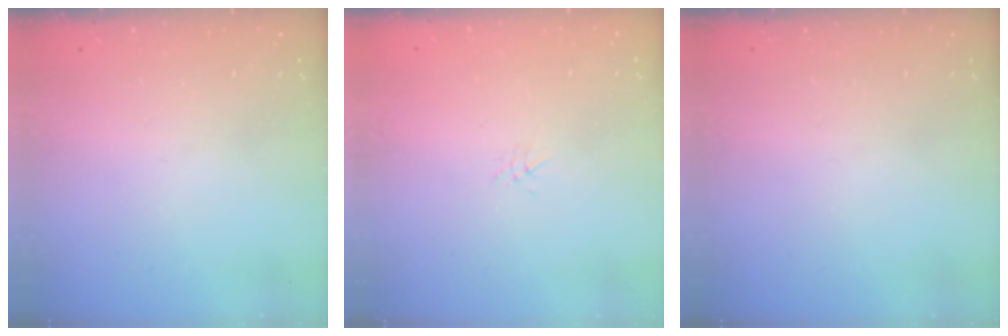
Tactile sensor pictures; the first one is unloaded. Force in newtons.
{"total": 3.7, "press": 3.6, "slide": 0.5}
{"total": 0.0}